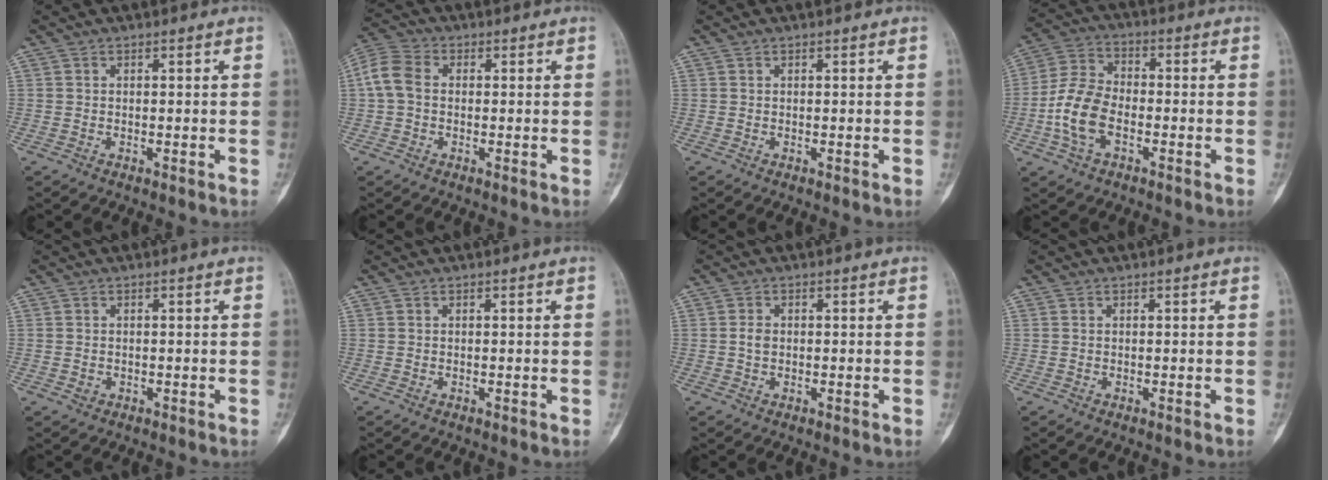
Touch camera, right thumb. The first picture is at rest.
{"total": 6.2, "force": [0.3, 4.6, 4.1], "torque": [-0.089, 0.020, -0.004]}
{"total": 0.0}
{"total": 10.4, "force": [-3.1, 6.2, 7.7], "torque": [-0.157, 0.027, -0.065]}
{"total": 0.9, "force": [-0.3, 0.8, 0.4], "torque": [-0.005, 0.005, 0.000]}
{"total": 0.0}
{"total": 1.8, "force": [0.0, 1.3, 1.2], "torque": [-0.022, 0.004, 0.000]}
{"total": 0.0}